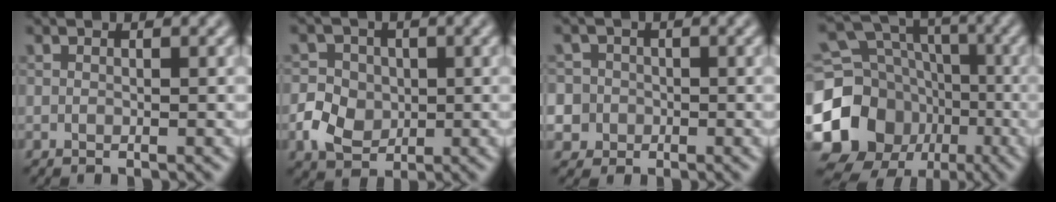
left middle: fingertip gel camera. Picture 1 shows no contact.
{"total": 4.0, "force": [-0.8, 3.4, 1.9], "torque": [-0.028, 0.001, -0.021]}
{"total": 5.3, "force": [-0.9, 5.1, 1.1], "torque": [-0.017, 0.016, -0.035]}
{"total": 15.0, "force": [-4.6, 13.0, 6.0], "torque": [-0.131, -0.012, -0.097]}